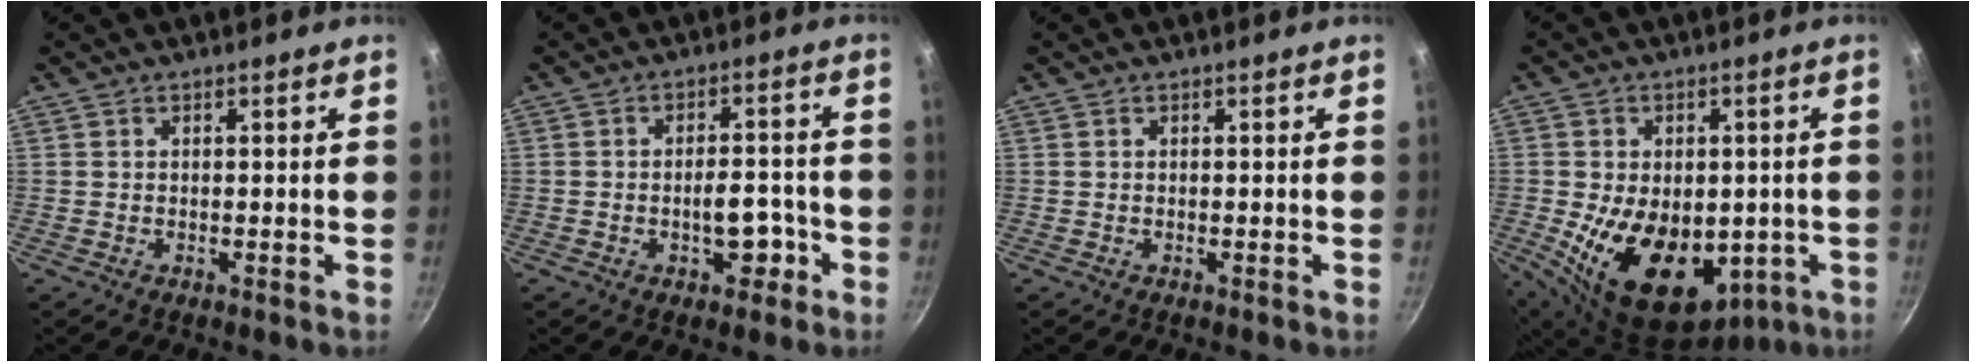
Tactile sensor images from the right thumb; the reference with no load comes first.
{"total": 6.2, "force": [-2.4, 3.4, 4.6], "torque": [-0.032, 0.024, -0.030]}
{"total": 0.0}
{"total": 18.6, "force": [-3.3, 12.5, 13.4], "torque": [-0.204, -0.015, -0.027]}